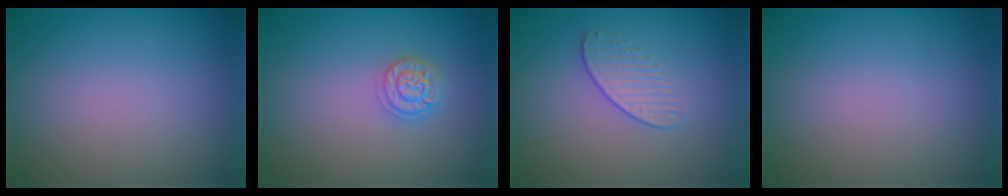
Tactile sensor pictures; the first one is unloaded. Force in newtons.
{"total": 2.5, "press": 2.0, "slide": 1.4}
{"total": 1.6, "press": 1.1, "slide": 1.2}
{"total": 0.0}